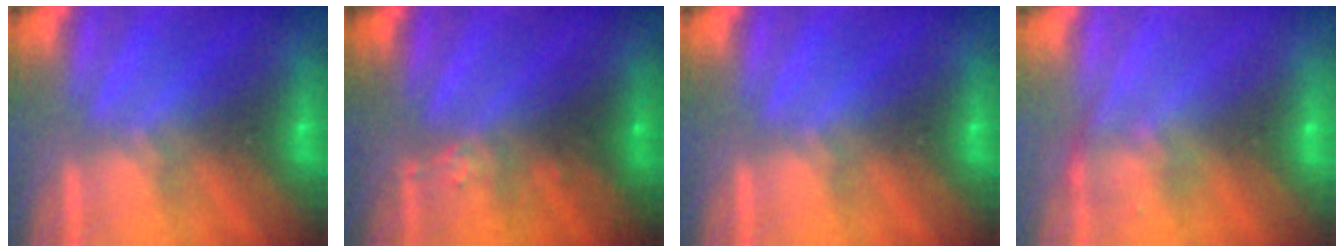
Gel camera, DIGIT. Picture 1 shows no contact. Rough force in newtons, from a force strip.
{"total": 2.4}
{"total": 0.0}
{"total": 2.2}